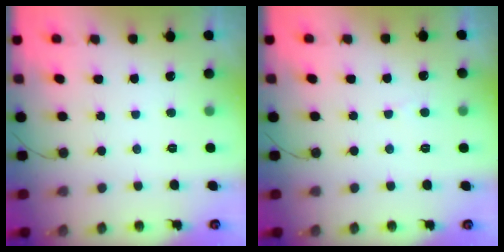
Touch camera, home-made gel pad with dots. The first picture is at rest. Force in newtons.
{"total": 2.4, "press": 2.4, "slide": 0.2}